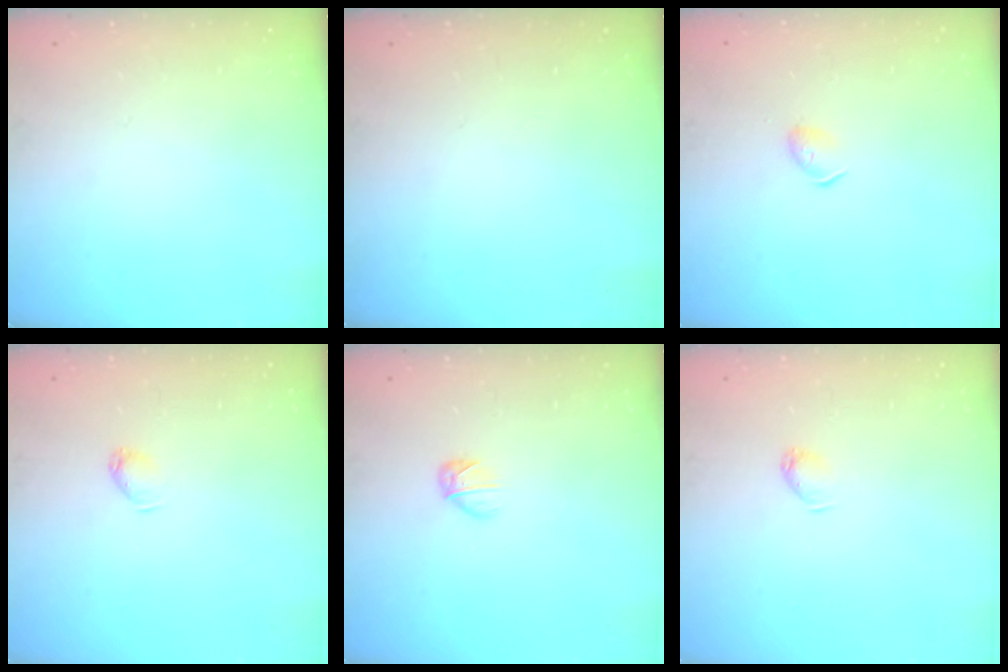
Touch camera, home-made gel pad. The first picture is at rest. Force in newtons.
{"total": 0.0}
{"total": 3.1, "press": 3.1, "slide": 0.5}
{"total": 2.5, "press": 2.5, "slide": 0.5}
{"total": 2.7, "press": 2.7, "slide": 0.7}
{"total": 2.5, "press": 2.5, "slide": 0.5}